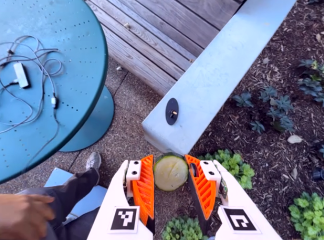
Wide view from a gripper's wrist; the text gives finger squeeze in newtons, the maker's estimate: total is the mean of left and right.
{"total": 10.4, "left": 10.6, "right": 10.2}